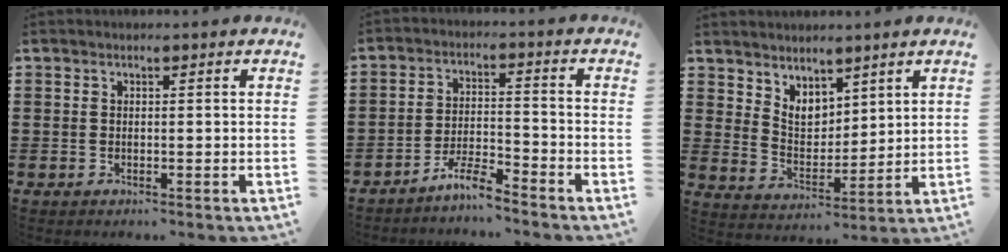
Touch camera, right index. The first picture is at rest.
{"total": 4.7, "force": [-4.3, 0.3, 1.8], "torque": [-0.049, 0.002, -0.088]}
{"total": 5.2, "force": [4.3, 2.8, 1.3], "torque": [-0.043, -0.013, 0.081]}